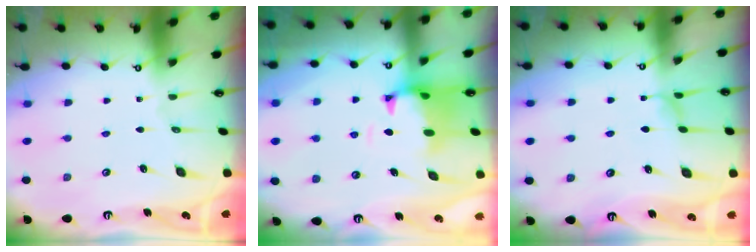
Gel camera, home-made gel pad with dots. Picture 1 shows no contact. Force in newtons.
{"total": 1.1, "press": 0.3, "slide": 1.1}
{"total": 2.2, "press": 2.2, "slide": 0.4}